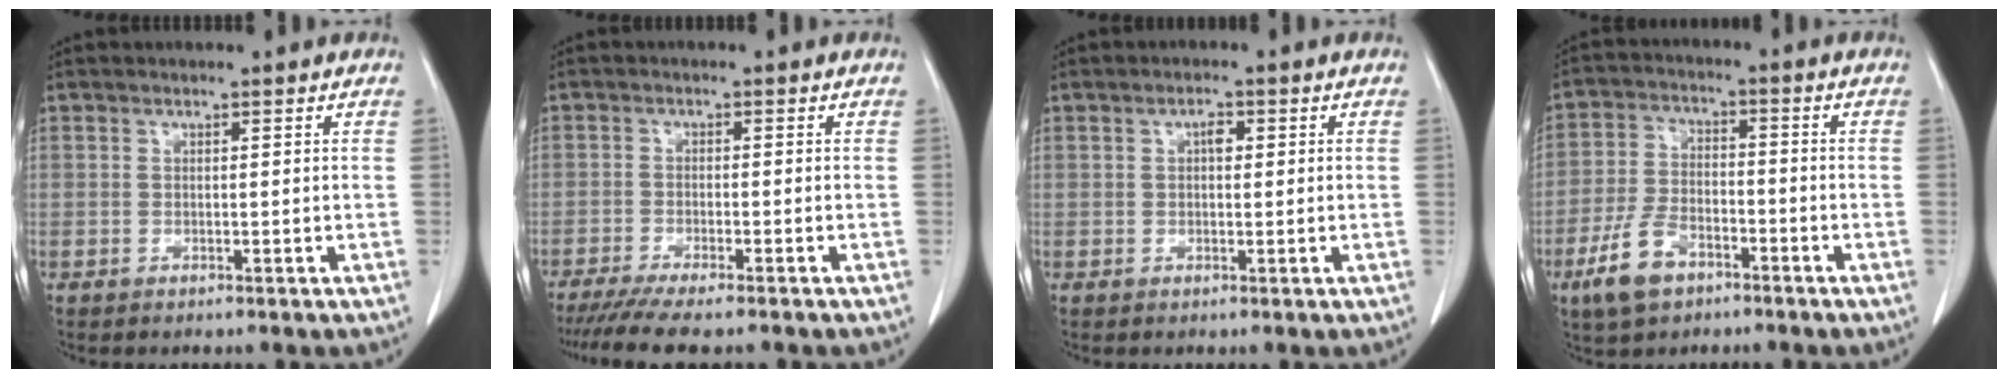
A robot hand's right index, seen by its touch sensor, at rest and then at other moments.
{"total": 8.5, "force": [-7.2, 0.5, 4.6], "torque": [-0.060, -0.019, -0.113]}
{"total": 1.6, "force": [0.3, 0.8, 1.3], "torque": [-0.019, 0.005, 0.002]}
{"total": 8.4, "force": [-5.0, 4.2, 5.2], "torque": [-0.120, -0.001, -0.093]}